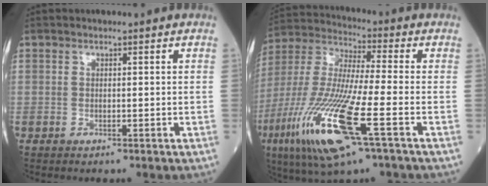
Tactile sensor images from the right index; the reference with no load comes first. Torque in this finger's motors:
{"motor_torque": [1.16, -0.98, 1.05, 0.21]}